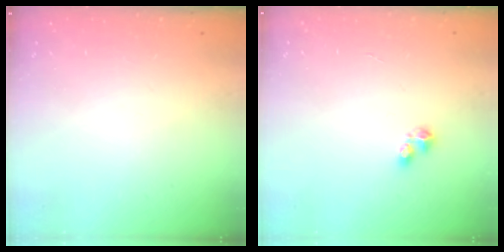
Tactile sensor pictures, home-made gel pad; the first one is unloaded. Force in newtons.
{"total": 2.5, "press": 2.5, "slide": 0.4}